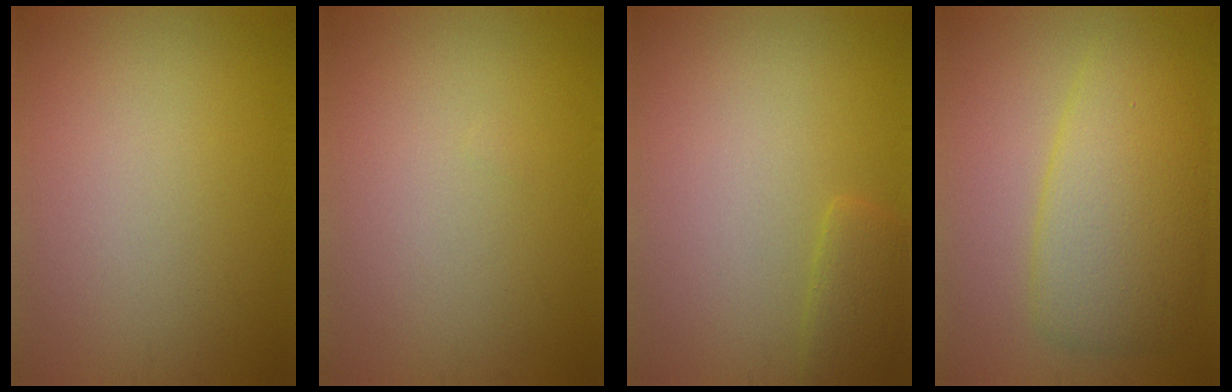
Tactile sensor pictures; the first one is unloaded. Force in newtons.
{"total": 0.0}
{"total": 1.9, "press": 1.8, "slide": 0.3}
{"total": 5.8, "press": 5.8, "slide": 0.3}